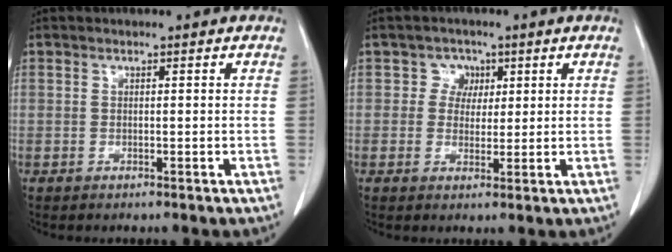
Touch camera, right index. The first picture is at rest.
{"total": 3.3, "force": [1.1, 3.1, 0.7], "torque": [0.000, 0.005, 0.012]}